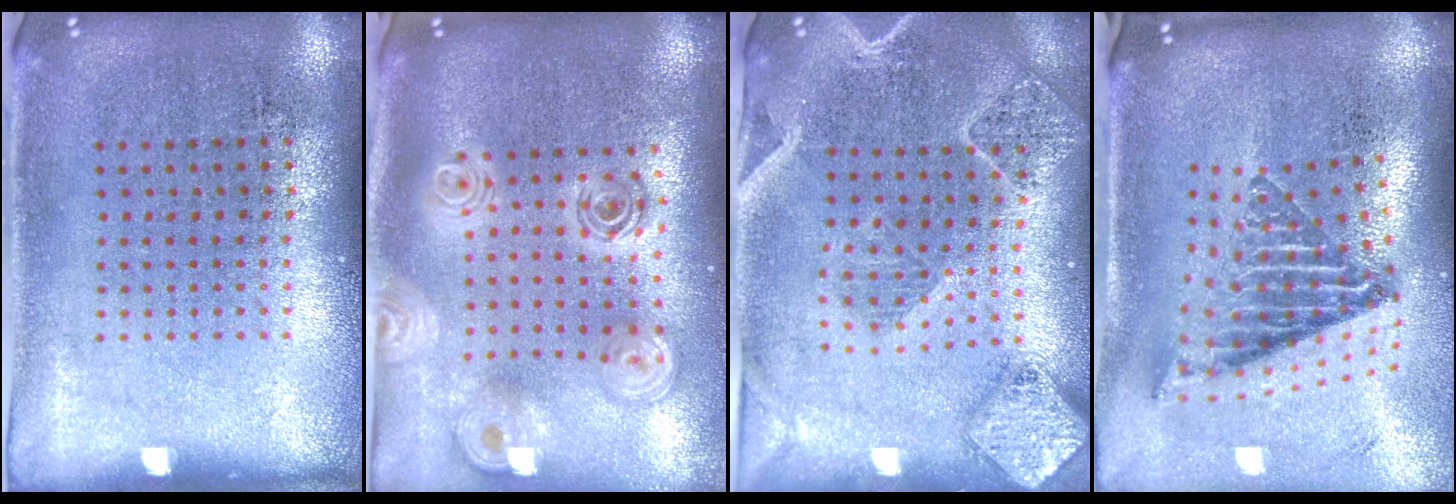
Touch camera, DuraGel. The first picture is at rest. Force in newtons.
{"total": 2.5, "press": 1.9, "slide": 1.6}
{"total": 2.4, "press": 2.2, "slide": 0.9}
{"total": 2.5, "press": 1.6, "slide": 1.9}